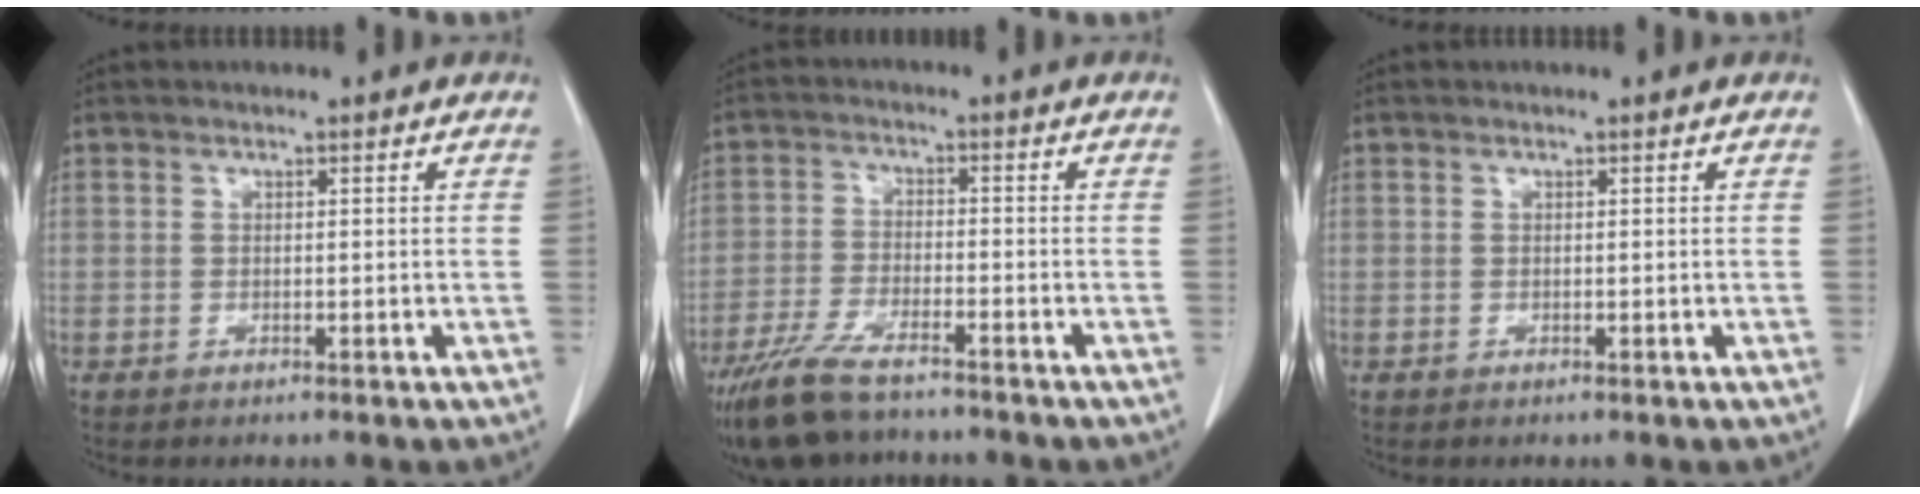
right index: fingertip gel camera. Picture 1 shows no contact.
{"total": 10.0, "force": [-8.0, 2.5, 5.5], "torque": [-0.105, -0.027, -0.139]}
{"total": 0.0}